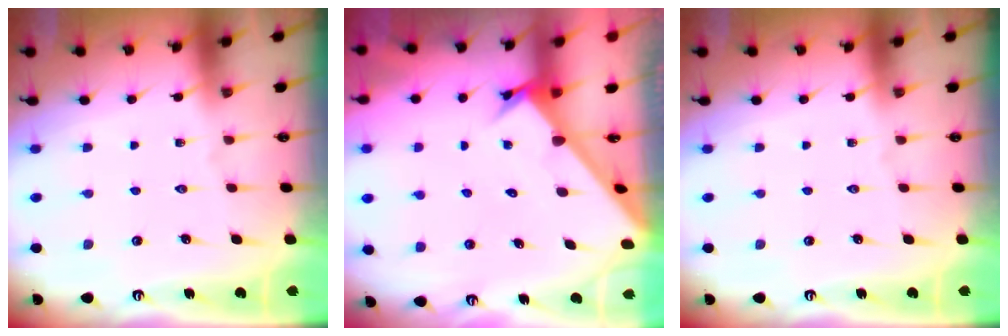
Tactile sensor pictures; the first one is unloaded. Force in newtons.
{"total": 2.7, "press": 2.7, "slide": 0.3}
{"total": 0.0}